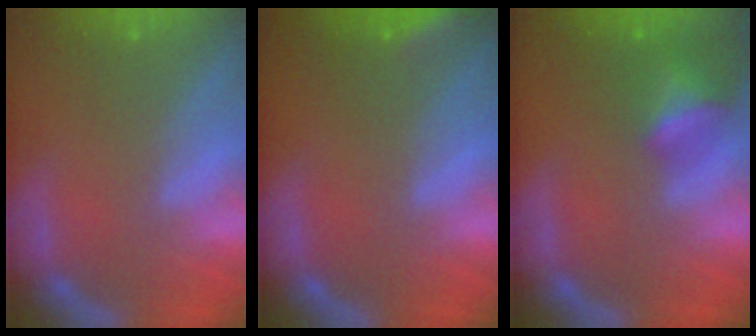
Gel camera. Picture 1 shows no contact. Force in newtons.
{"total": 2.9}
{"total": 4.5}